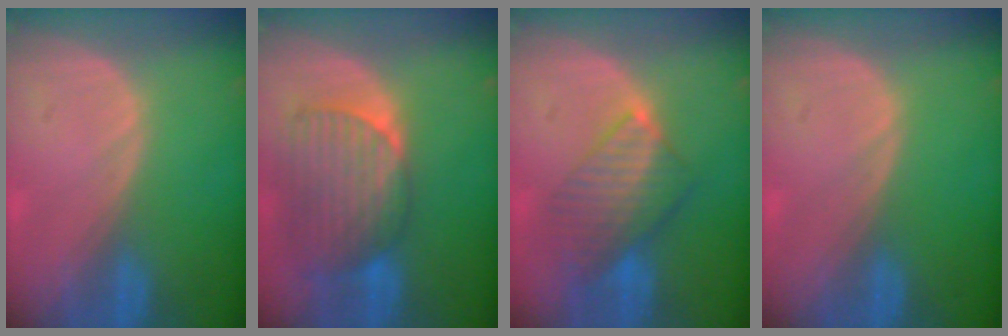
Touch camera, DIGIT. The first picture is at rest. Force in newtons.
{"total": 9.2, "press": 8.3, "slide": 3.9}
{"total": 8.0, "press": 7.1, "slide": 3.7}
{"total": 0.0}